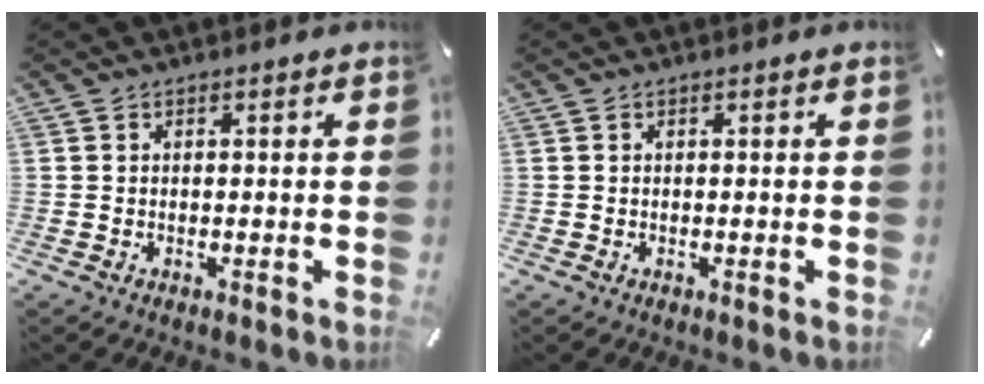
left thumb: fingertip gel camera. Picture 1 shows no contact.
{"total": 0.0}